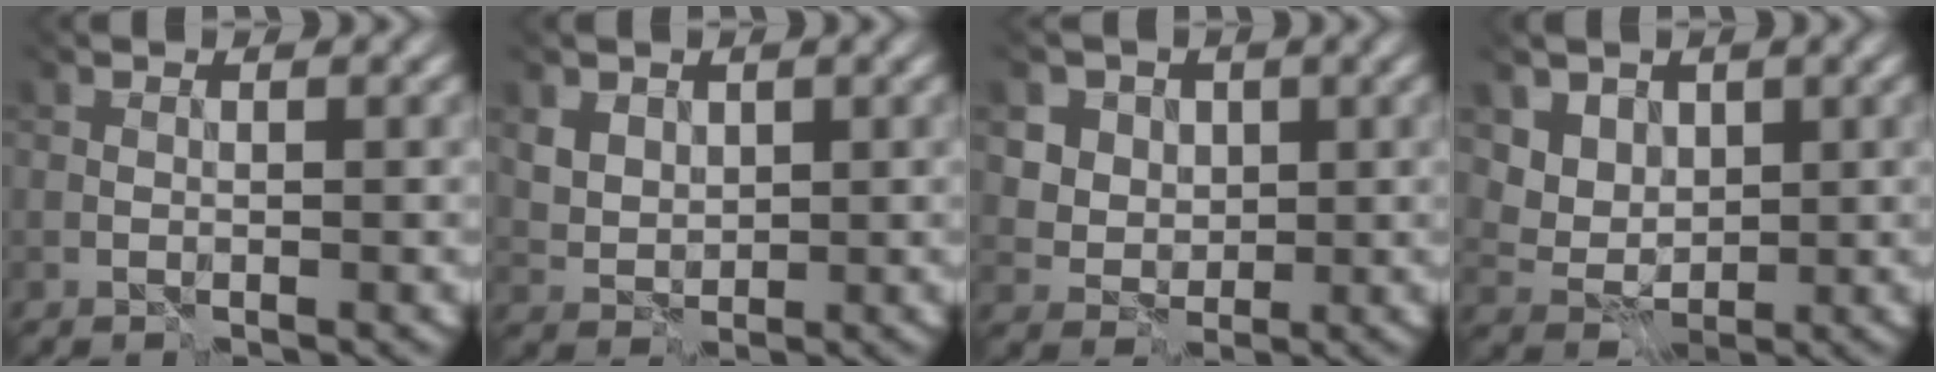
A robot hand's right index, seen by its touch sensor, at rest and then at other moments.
{"total": 2.7, "force": [1.6, 2.0, 0.8], "torque": [-0.032, -0.004, 0.042]}
{"total": 5.6, "force": [2.9, 4.6, 1.5], "torque": [-0.039, 0.004, 0.048]}
{"total": 3.3, "force": [2.3, 2.3, 0.5], "torque": [-0.033, -0.020, 0.066]}